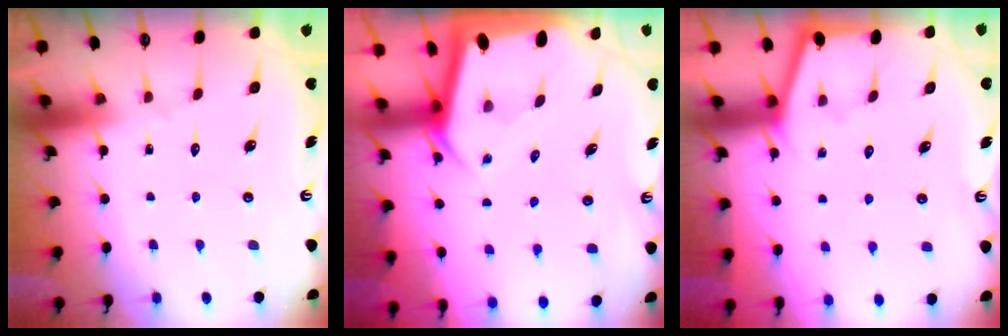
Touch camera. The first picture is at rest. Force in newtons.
{"total": 4.0, "press": 4.0, "slide": 0.3}
{"total": 1.5, "press": 1.4, "slide": 0.2}